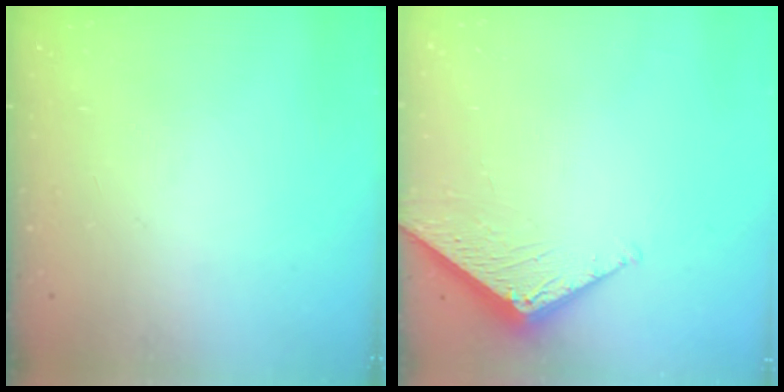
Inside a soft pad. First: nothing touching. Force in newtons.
{"total": 4.0, "press": 4.0, "slide": 0.5}